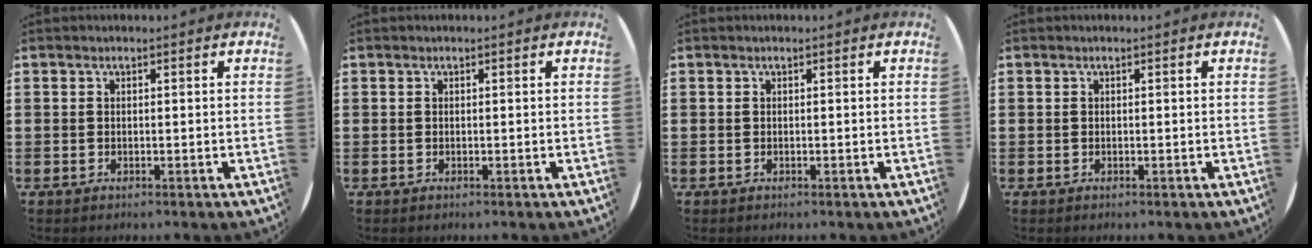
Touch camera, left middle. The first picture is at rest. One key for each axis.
{"total": 0.0}
{"total": 0.0}
{"total": 0.0}